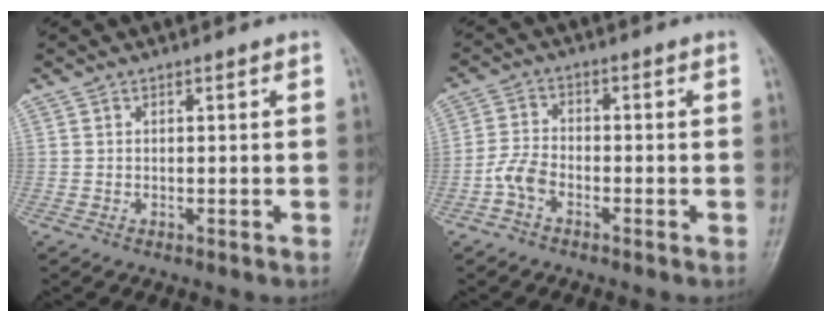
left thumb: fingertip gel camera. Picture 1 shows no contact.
{"total": 4.4, "force": [-2.4, 2.5, 2.6], "torque": [-0.052, 0.014, -0.055]}